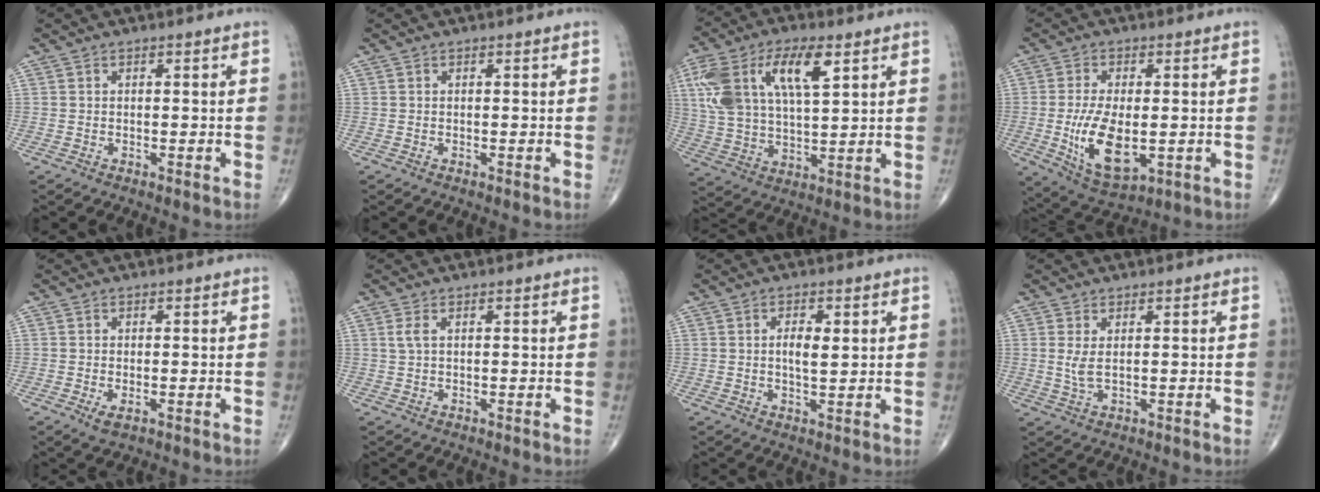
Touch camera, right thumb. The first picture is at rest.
{"total": 0.0}
{"total": 17.9, "force": [6.8, 7.9, 14.5], "torque": [-0.291, 0.000, 0.127]}
{"total": 12.2, "force": [-1.7, 5.9, 10.6], "torque": [-0.193, -0.019, -0.017]}
{"total": 2.1, "force": [-0.7, 1.0, 1.7], "torque": [-0.034, -0.004, -0.011]}
{"total": 1.7, "force": [0.5, 0.7, 1.4], "torque": [-0.038, 0.009, 0.016]}
{"total": 4.0, "force": [0.9, 1.6, 3.6], "torque": [-0.055, -0.004, 0.013]}
{"total": 2.7, "force": [0.5, 1.0, 2.5], "torque": [-0.055, -0.005, 0.017]}